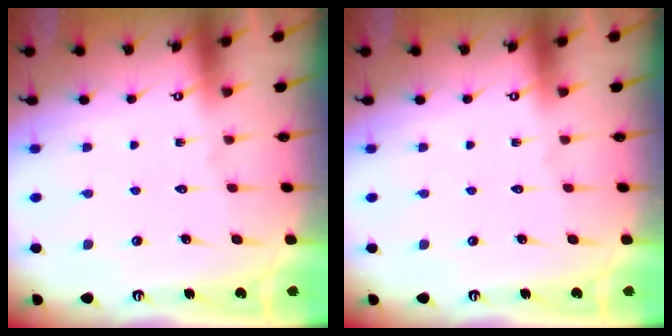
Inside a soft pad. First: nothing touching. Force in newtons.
{"total": 0.0}